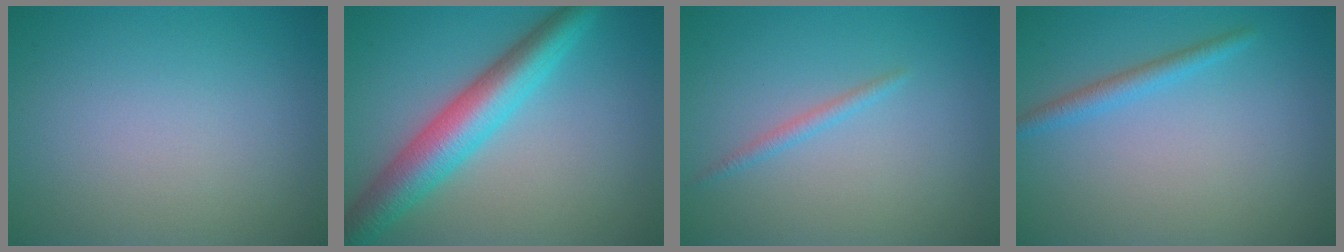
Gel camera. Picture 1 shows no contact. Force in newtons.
{"total": 6.5, "press": 6.5, "slide": 0.0}
{"total": 1.0, "press": 1.0, "slide": 0.1}
{"total": 1.8, "press": 1.8, "slide": 0.1}